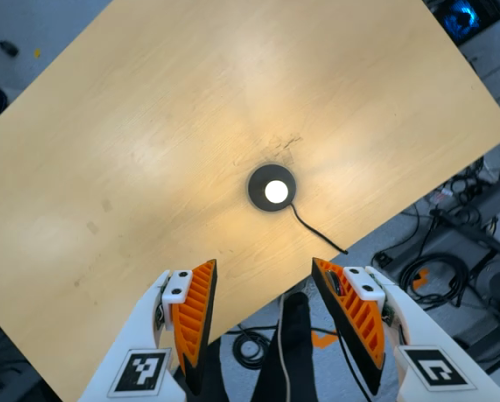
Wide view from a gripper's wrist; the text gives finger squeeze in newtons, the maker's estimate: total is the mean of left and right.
{"total": 0.0}